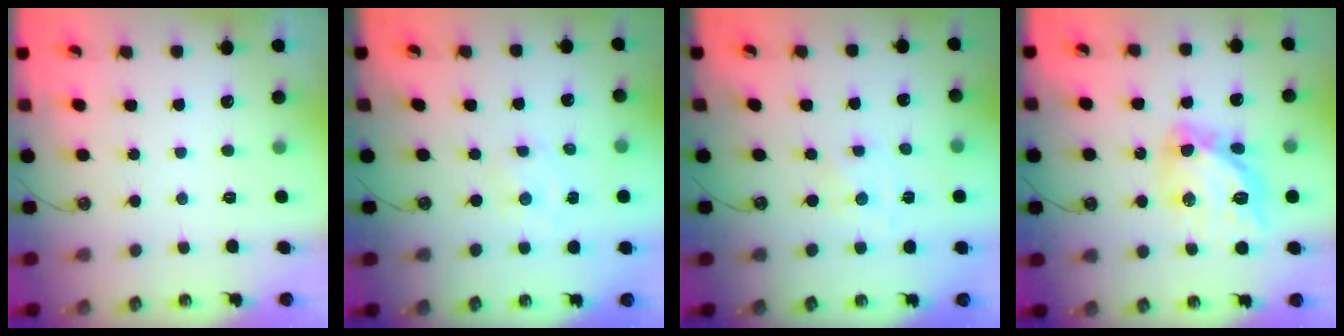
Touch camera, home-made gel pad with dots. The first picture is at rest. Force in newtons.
{"total": 2.3, "press": 2.3, "slide": 0.4}
{"total": 0.0}
{"total": 14.3, "press": 14.2, "slide": 1.4}